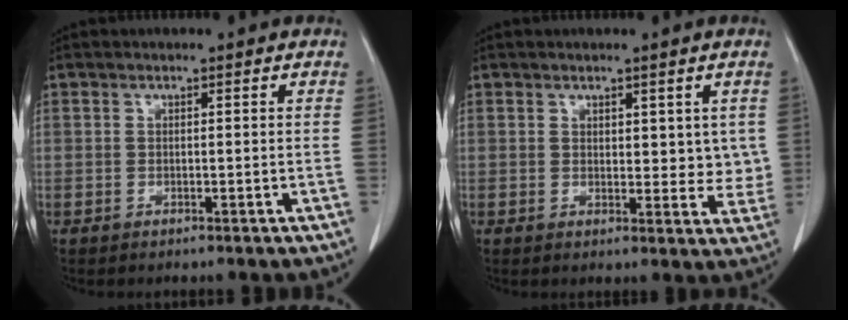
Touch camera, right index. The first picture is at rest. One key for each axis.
{"total": 4.8, "fx": 1.6, "fy": 2.7, "fz": 3.7, "tx": -0.027, "ty": -0.008, "tz": 0.022}